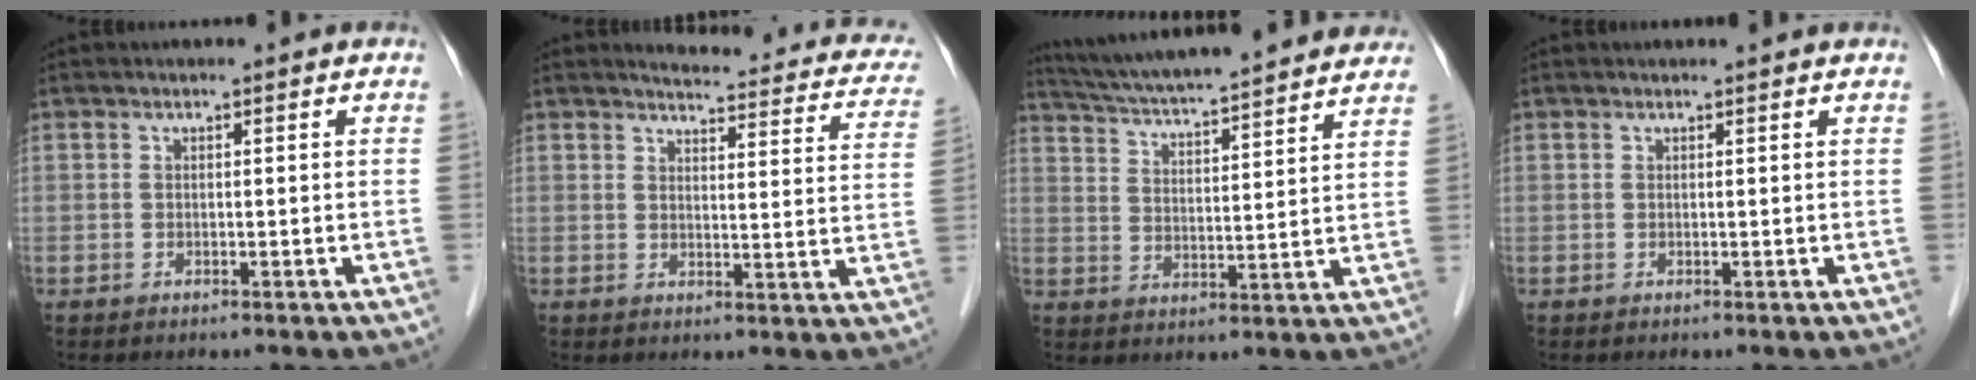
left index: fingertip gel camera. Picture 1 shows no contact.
{"total": 16.6, "force": [15.1, 3.8, 5.8], "torque": [-0.044, -0.032, 0.147]}
{"total": 24.0, "force": [21.6, 2.0, 10.2], "torque": [-0.170, 0.014, 0.300]}
{"total": 1.5, "force": [1.5, -0.1, 0.3], "torque": [-0.009, 0.007, 0.018]}